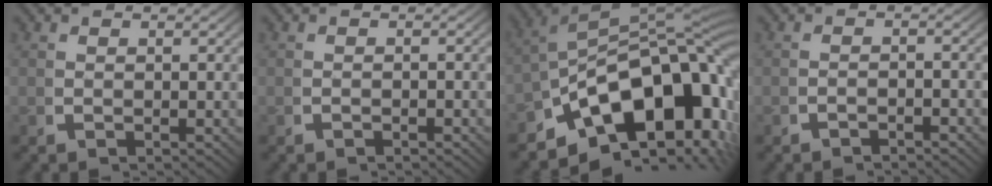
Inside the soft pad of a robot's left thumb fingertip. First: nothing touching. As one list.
[{"total": 0.7, "force": [-0.7, 0.1, 0.1], "torque": [-0.002, -0.002, -0.011]}, {"total": 24.1, "force": [-2.0, 14.7, 19.0], "torque": [-0.297, -0.051, -0.018]}, {"total": 1.7, "force": [-1.7, 0.3, 0.3], "torque": [-0.002, -0.005, -0.027]}]